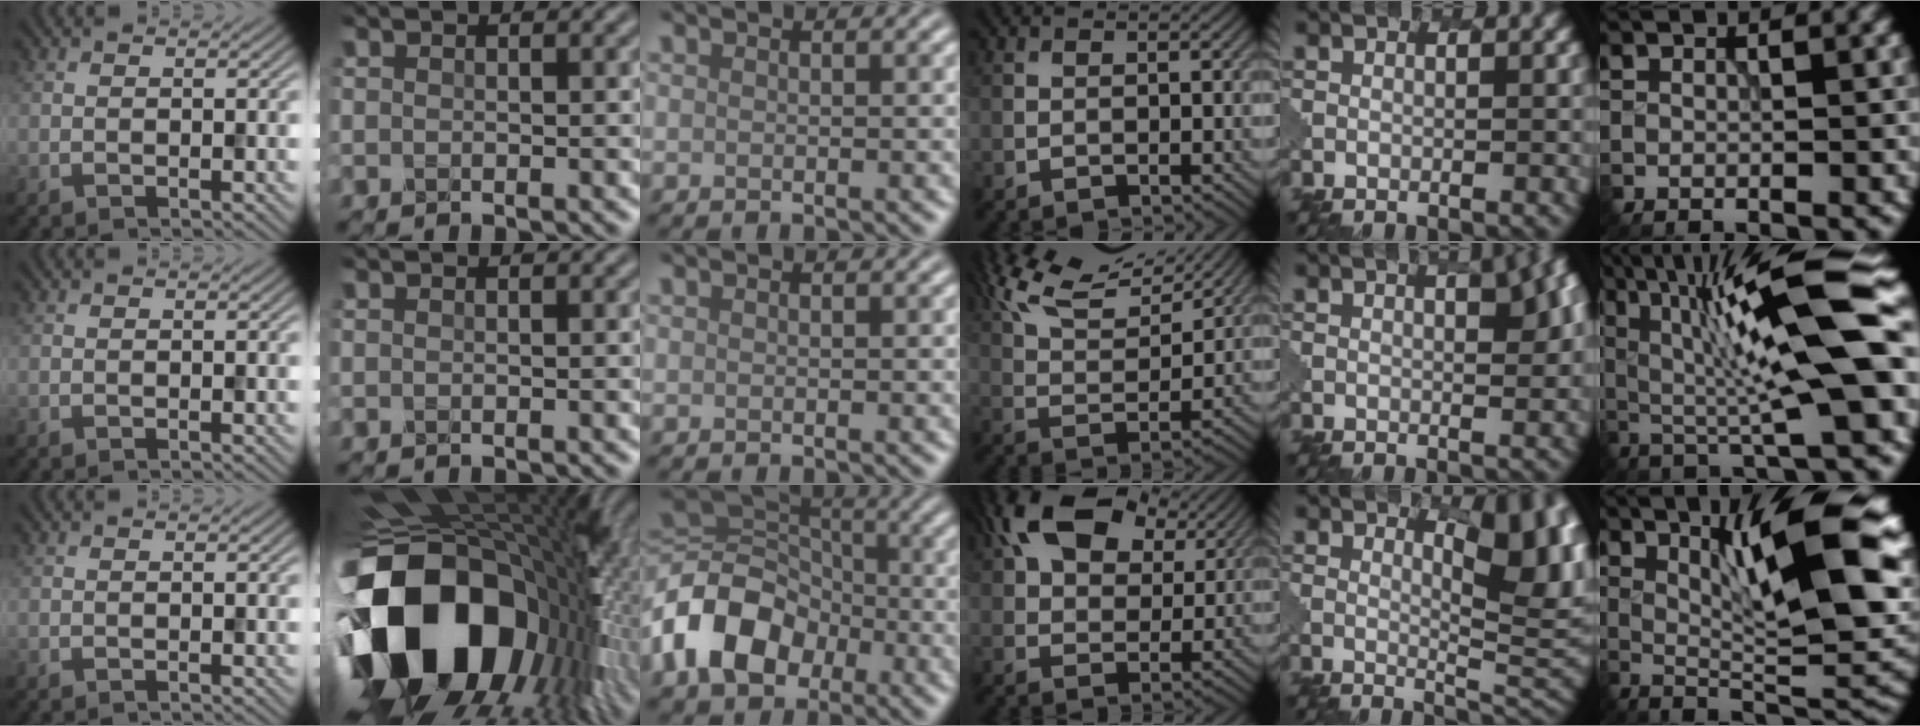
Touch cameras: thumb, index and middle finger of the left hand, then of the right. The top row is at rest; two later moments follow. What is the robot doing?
{"motion": "dispense", "object": "glue stick"}